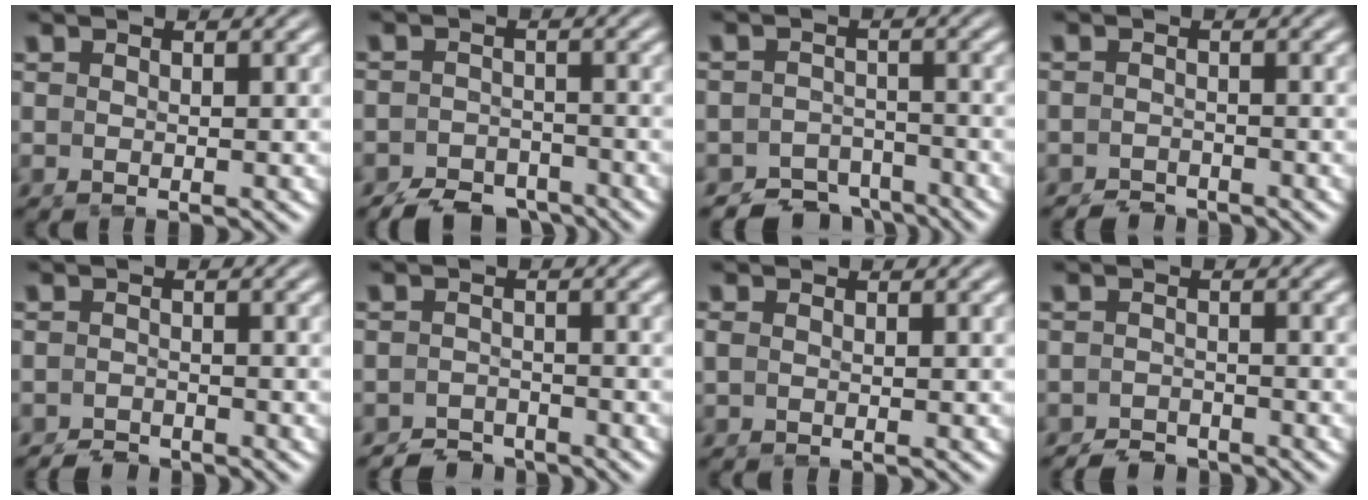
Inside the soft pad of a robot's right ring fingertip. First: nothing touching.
{"total": 5.9, "force": [-5.5, 2.0, 0.6], "torque": [0.019, -0.016, -0.099]}
{"total": 8.0, "force": [-6.7, 4.2, 1.3], "torque": [0.003, -0.026, -0.118]}
{"total": 3.2, "force": [-3.1, 0.6, -0.3], "torque": [0.010, -0.020, -0.053]}
{"total": 3.0, "force": [-3.0, 0.4, -0.4], "torque": [0.012, -0.019, -0.052]}
{"total": 4.5, "force": [-4.3, 1.2, -0.1], "torque": [0.016, -0.020, -0.077]}
{"total": 0.8, "force": [-0.4, 0.6, 0.2], "torque": [-0.017, -0.007, -0.006]}
{"total": 3.8, "force": [-3.7, 0.8, -0.2], "torque": [0.016, -0.018, -0.066]}